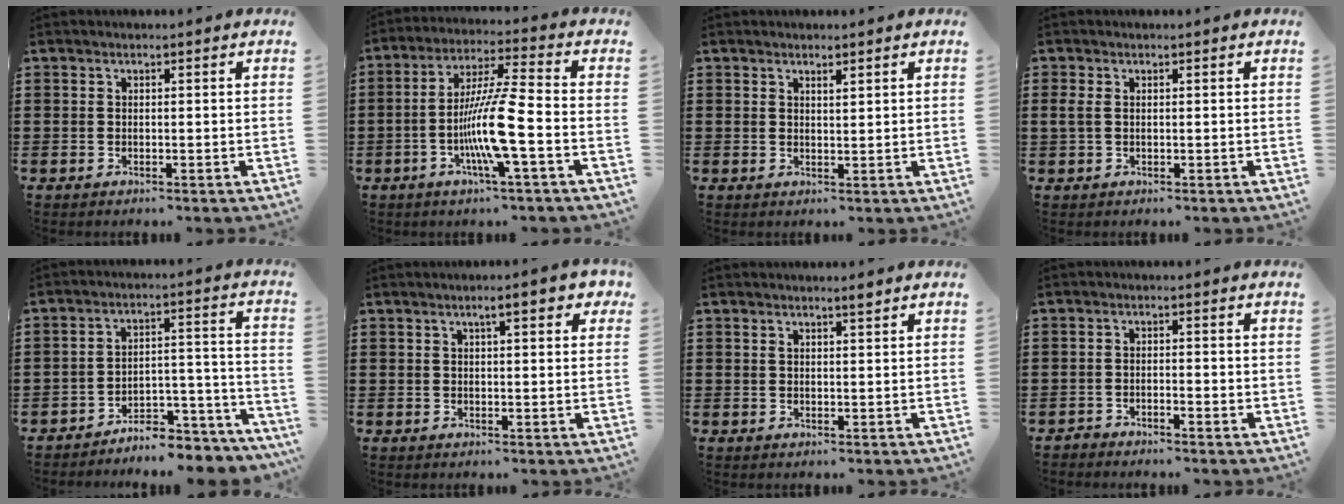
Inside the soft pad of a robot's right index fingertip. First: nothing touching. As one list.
[{"total": 10.9, "force": [-3.3, 0.4, 10.4], "torque": [-0.210, -0.013, -0.069]}, {"total": 1.2, "force": [1.1, 0.2, 0.4], "torque": [-0.008, 0.001, 0.020]}, {"total": 1.6, "force": [0.2, 0.8, 1.3], "torque": [-0.044, -0.001, -0.003]}, {"total": 5.4, "force": [-5.3, 0.7, 0.7], "torque": [-0.012, 0.012, -0.107]}, {"total": 3.8, "force": [2.0, 0.7, 3.1], "torque": [-0.049, 0.002, 0.027]}, {"total": 1.5, "force": [1.2, 0.2, 0.9], "torque": [-0.011, -0.002, 0.018]}, {"total": 1.5, "force": [-1.4, 0.0, 0.5], "torque": [-0.011, 0.000, -0.028]}]